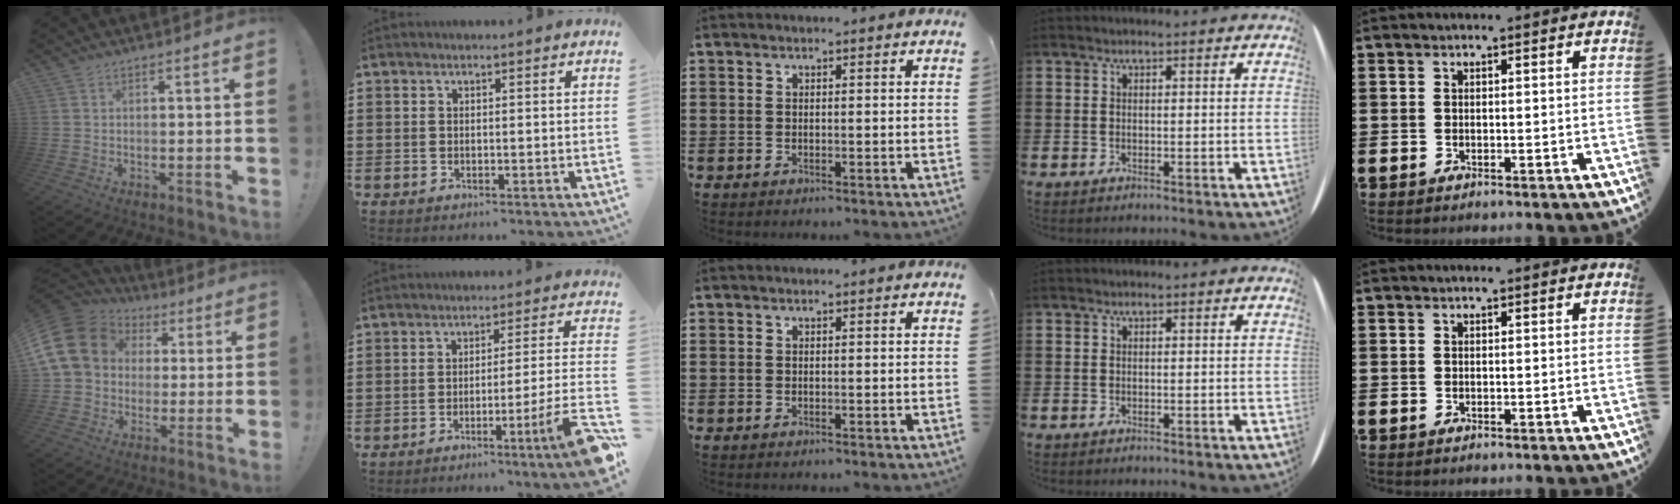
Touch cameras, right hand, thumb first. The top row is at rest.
{"thumb": {"total": 18.4, "force": [4.5, 15.0, 9.8], "torque": [-0.172, -0.011, 0.094]}, "index": {"total": 7.4, "force": [-3.9, -0.6, 6.3], "torque": [-0.105, -0.018, -0.072]}}